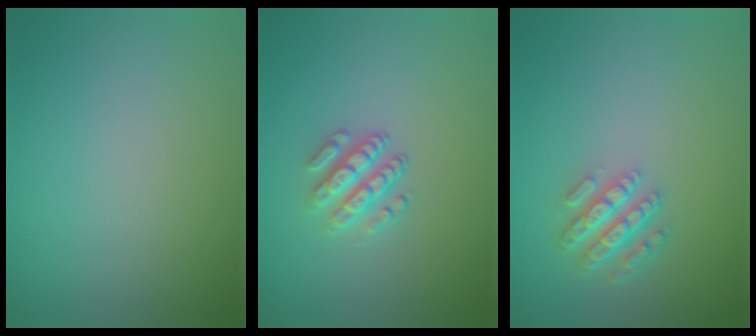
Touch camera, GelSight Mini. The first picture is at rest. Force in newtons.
{"total": 2.9, "press": 2.5, "slide": 1.5}
{"total": 4.3, "press": 3.2, "slide": 2.9}